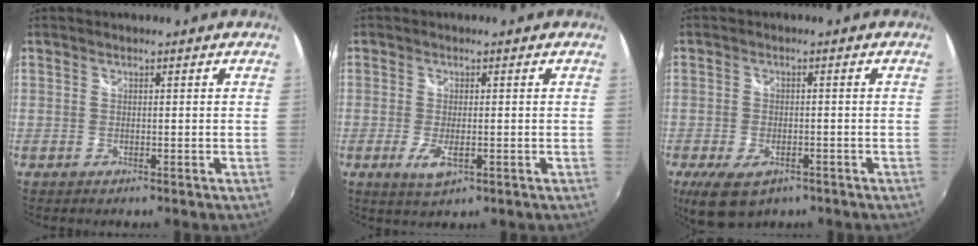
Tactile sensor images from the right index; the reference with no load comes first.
{"total": 4.0, "force": [-1.4, 1.4, 3.5], "torque": [-0.073, -0.013, -0.021]}
{"total": 8.2, "force": [-4.7, 4.4, 5.0], "torque": [-0.116, -0.026, -0.077]}